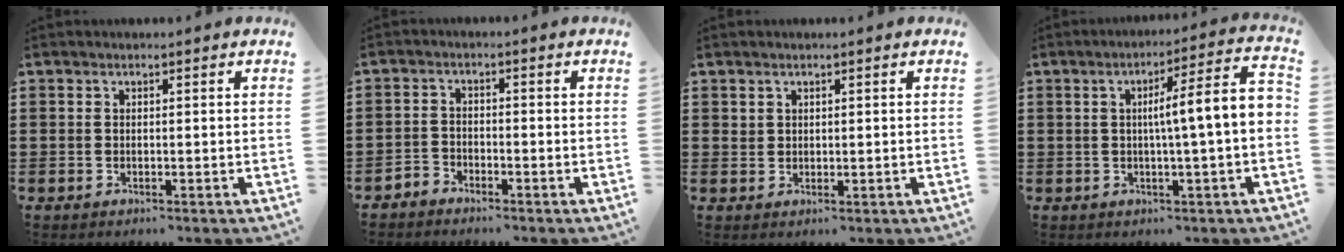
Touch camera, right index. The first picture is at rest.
{"total": 2.0, "force": [-2.0, 0.5, 0.0], "torque": [-0.007, 0.003, -0.043]}
{"total": 1.2, "force": [0.9, 0.8, 0.2], "torque": [-0.006, 0.001, 0.018]}
{"total": 7.0, "force": [-0.2, 0.1, 7.0], "torque": [-0.114, -0.015, -0.014]}